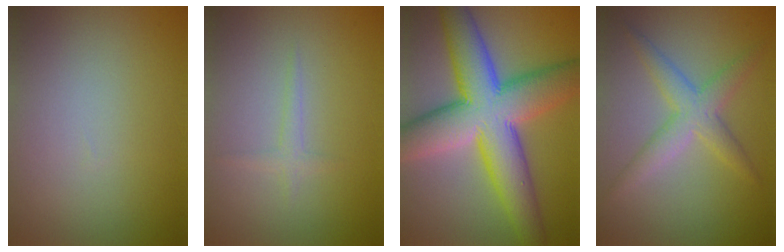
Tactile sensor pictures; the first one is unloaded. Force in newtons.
{"total": 1.1, "press": 1.1, "slide": 0.0}
{"total": 12.1, "press": 12.1, "slide": 0.3}
{"total": 3.4, "press": 3.4, "slide": 0.2}